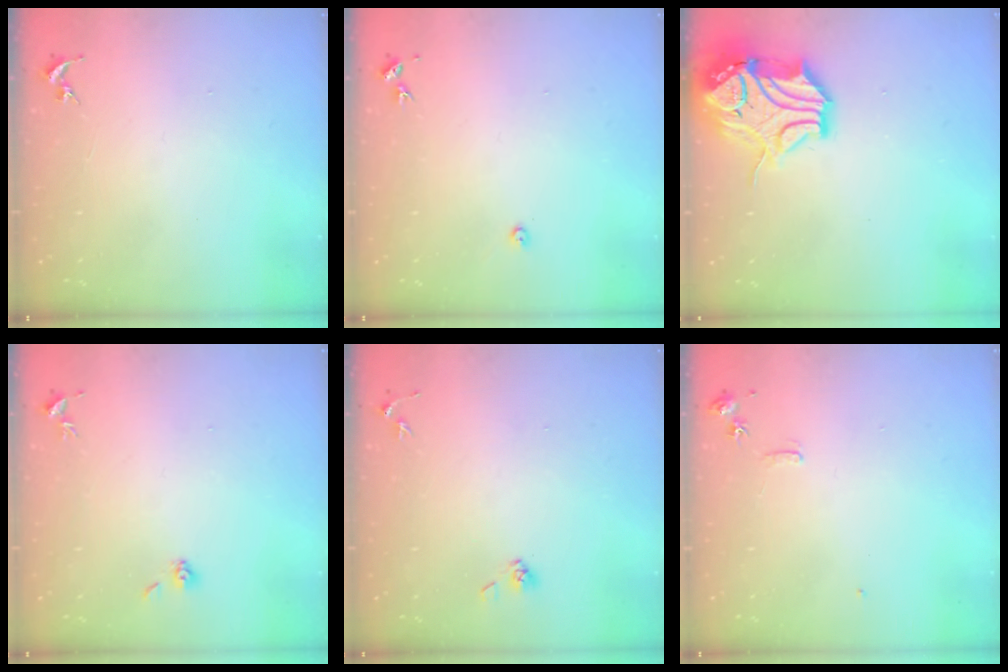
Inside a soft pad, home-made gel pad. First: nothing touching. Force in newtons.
{"total": 2.2, "press": 2.2, "slide": 0.3}
{"total": 17.2, "press": 17.1, "slide": 2.0}
{"total": 3.7, "press": 3.5, "slide": 1.4}
{"total": 3.9, "press": 3.5, "slide": 1.7}
{"total": 6.2, "press": 6.2, "slide": 0.8}